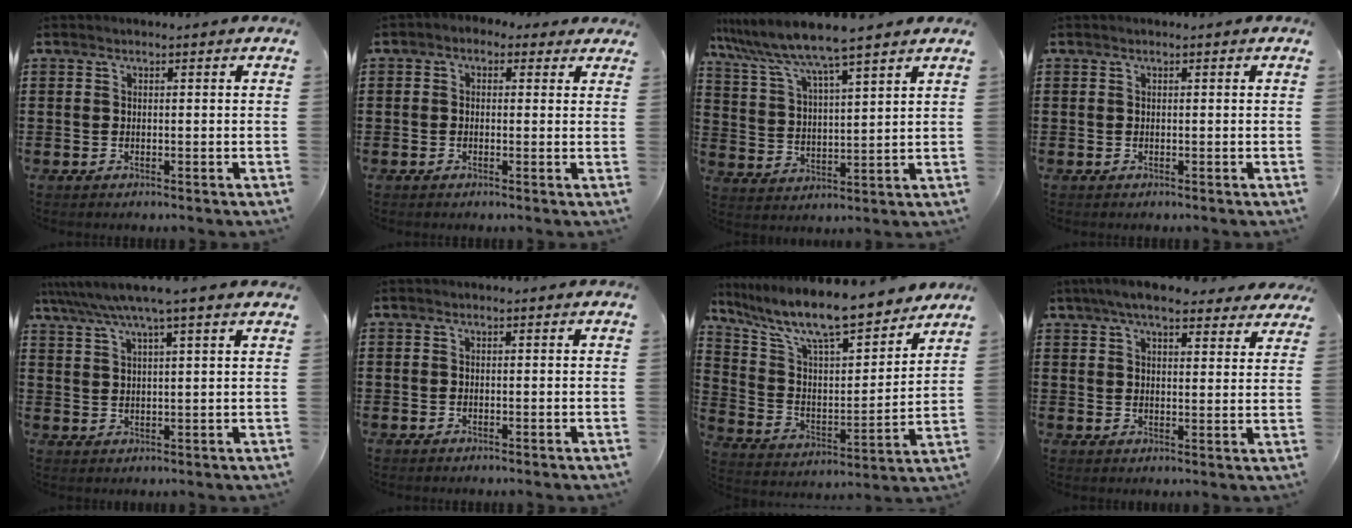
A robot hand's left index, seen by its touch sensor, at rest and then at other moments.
{"total": 1.5, "force": [-0.3, 1.3, 0.7], "torque": [-0.017, 0.009, -0.007]}
{"total": 7.2, "force": [6.4, -0.4, 3.3], "torque": [-0.090, -0.037, 0.107]}
{"total": 0.0}
{"total": 5.4, "force": [4.3, -0.2, 3.3], "torque": [-0.076, -0.015, 0.073]}
{"total": 0.0}
{"total": 10.9, "force": [9.4, 1.5, 5.2], "torque": [-0.132, -0.065, 0.159]}
{"total": 6.9, "force": [5.9, 1.3, 3.2], "torque": [-0.072, -0.012, 0.107]}